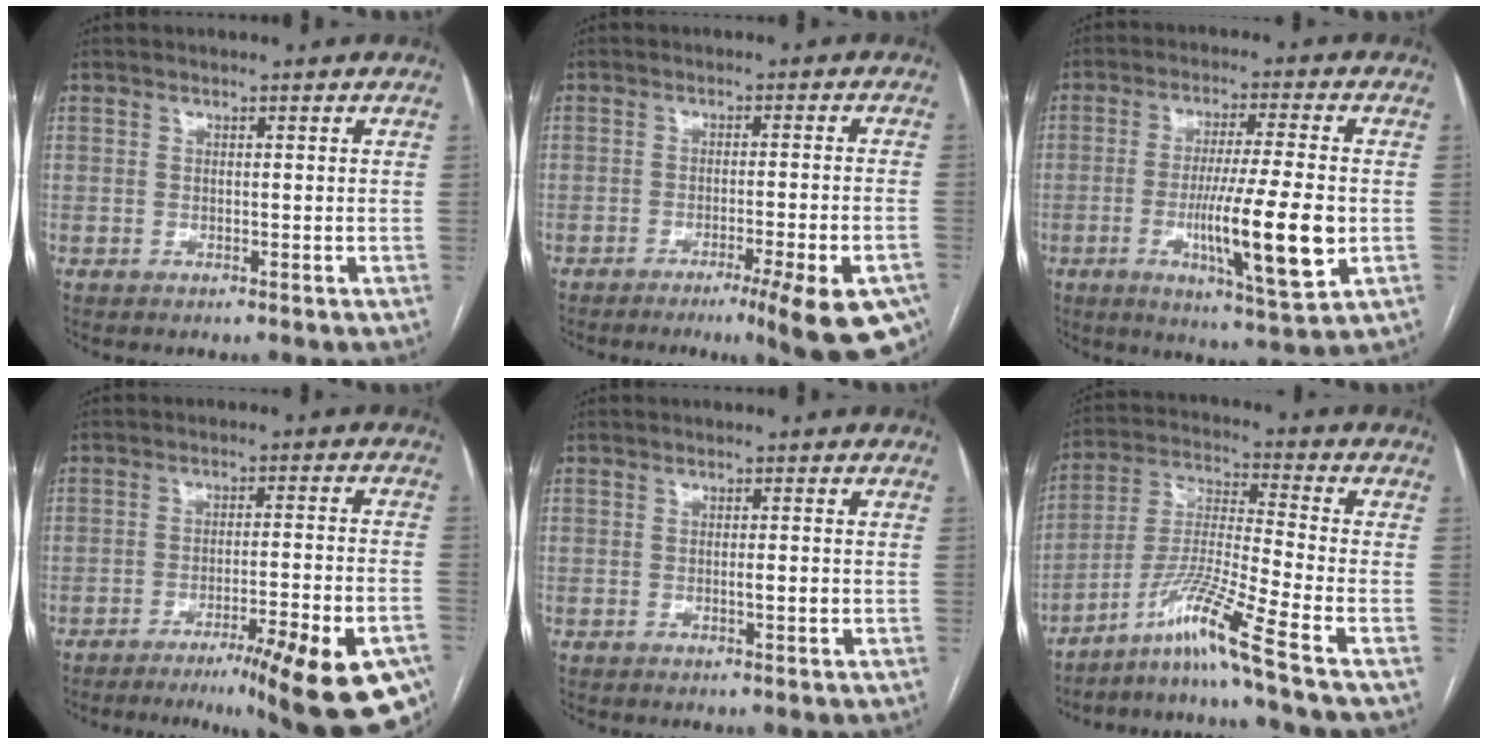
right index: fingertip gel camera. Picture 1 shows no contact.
{"total": 14.8, "force": [-9.8, 1.3, 11.0], "torque": [-0.071, -0.001, -0.129]}
{"total": 14.0, "force": [-3.0, 0.6, 13.6], "torque": [-0.233, -0.023, -0.049]}
{"total": 20.4, "force": [-13.3, 2.4, 15.3], "torque": [-0.125, 0.001, -0.181]}
{"total": 1.7, "force": [-0.4, 0.2, 1.6], "torque": [-0.028, 0.000, -0.007]}
{"total": 11.7, "force": [-7.9, -2.9, 8.2], "torque": [-0.171, -0.017, -0.146]}